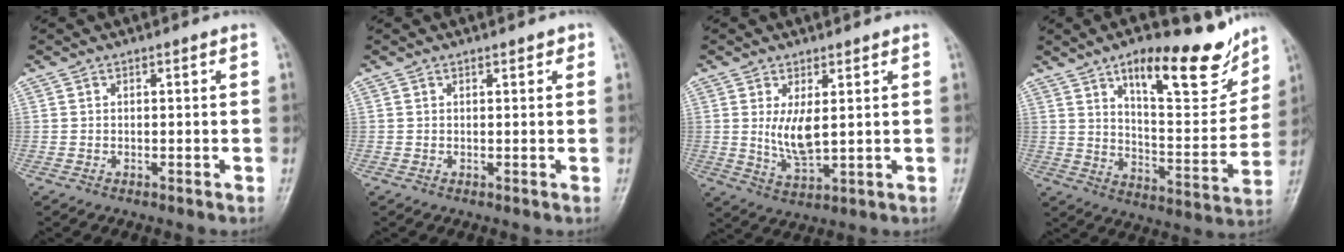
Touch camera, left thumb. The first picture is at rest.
{"total": 1.2, "force": [0.8, 0.6, 0.7], "torque": [-0.004, -0.002, 0.007]}
{"total": 5.9, "force": [1.2, 2.4, 5.3], "torque": [-0.099, -0.020, 0.033]}
{"total": 18.8, "force": [12.3, 6.6, 12.6], "torque": [-0.135, -0.074, 0.193]}